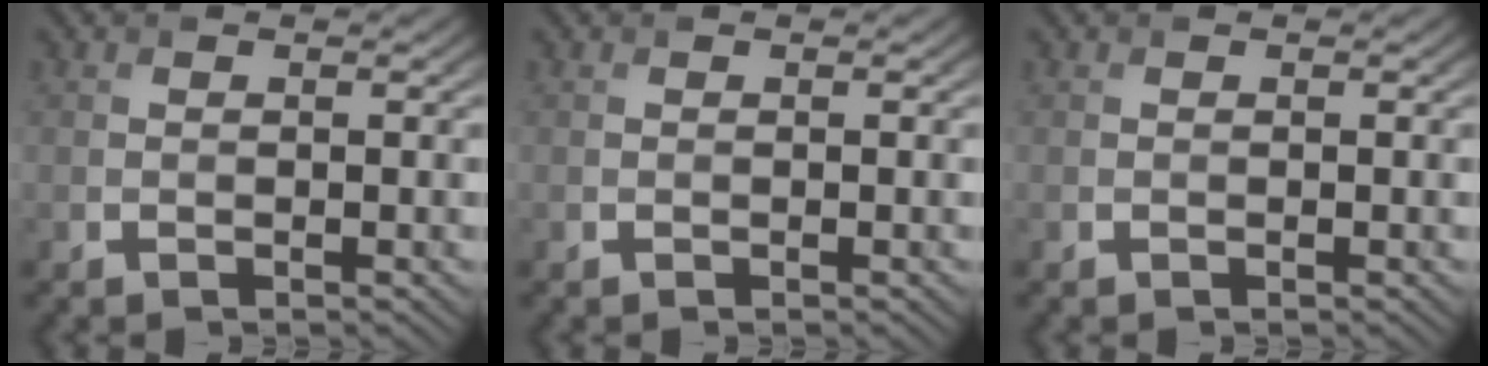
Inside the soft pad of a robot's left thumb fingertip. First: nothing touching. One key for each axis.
{"total": 0.0}
{"total": 0.0}